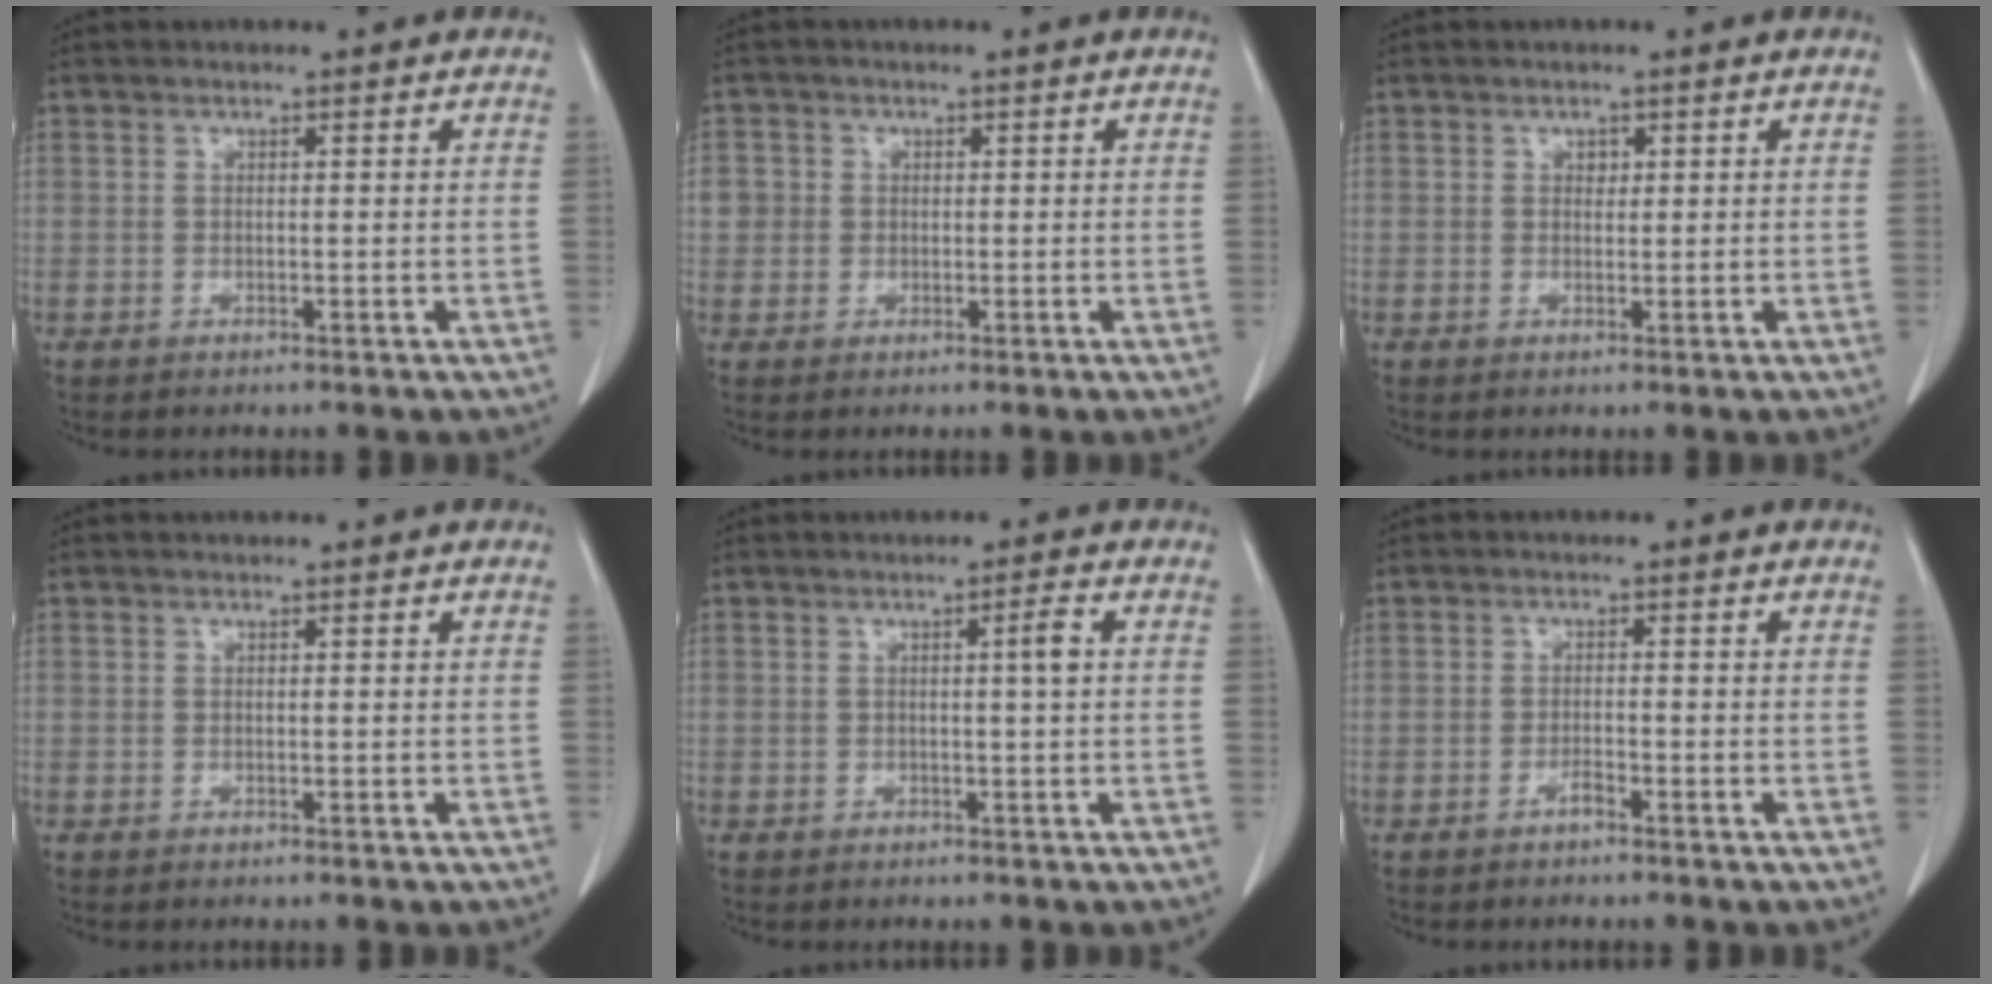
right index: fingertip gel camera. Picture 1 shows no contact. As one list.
[{"total": 2.9, "force": [0.4, 2.8, 0.4], "torque": [0.006, 0.008, 0.009]}, {"total": 0.9, "force": [0.4, 0.7, 0.5], "torque": [-0.005, -0.001, 0.006]}, {"total": 0.0}, {"total": 1.8, "force": [0.3, -0.3, 1.8], "torque": [-0.031, 0.002, 0.007]}, {"total": 1.3, "force": [-1.0, 0.1, 0.9], "torque": [-0.013, 0.002, -0.016]}]